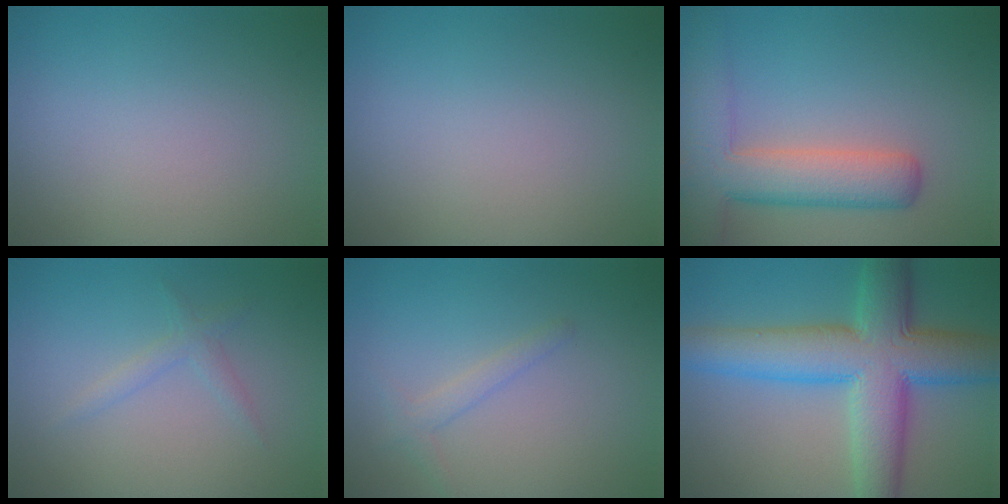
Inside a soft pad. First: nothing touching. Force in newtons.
{"total": 0.0}
{"total": 7.1, "press": 7.1, "slide": 0.4}
{"total": 1.3, "press": 1.3, "slide": 0.0}
{"total": 1.4, "press": 1.4, "slide": 0.1}
{"total": 10.9, "press": 10.9, "slide": 0.2}